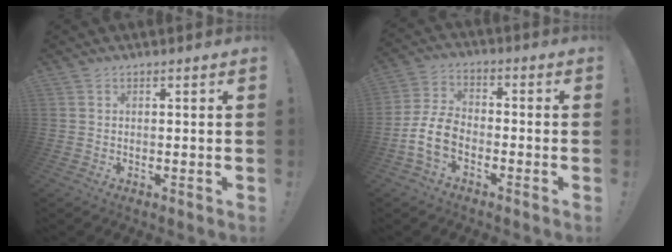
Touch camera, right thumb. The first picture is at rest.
{"total": 9.8, "force": [-4.5, 5.8, 6.6], "torque": [-0.147, 0.019, -0.080]}